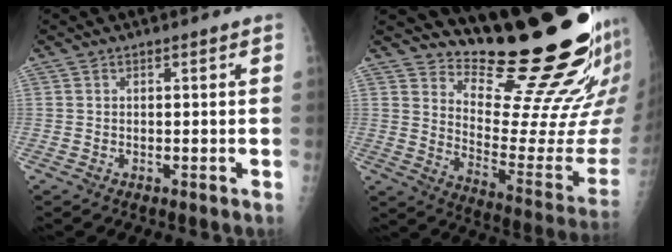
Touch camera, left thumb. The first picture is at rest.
{"total": 21.5, "force": [17.9, 3.3, 11.5], "torque": [-0.128, -0.179, 0.260]}